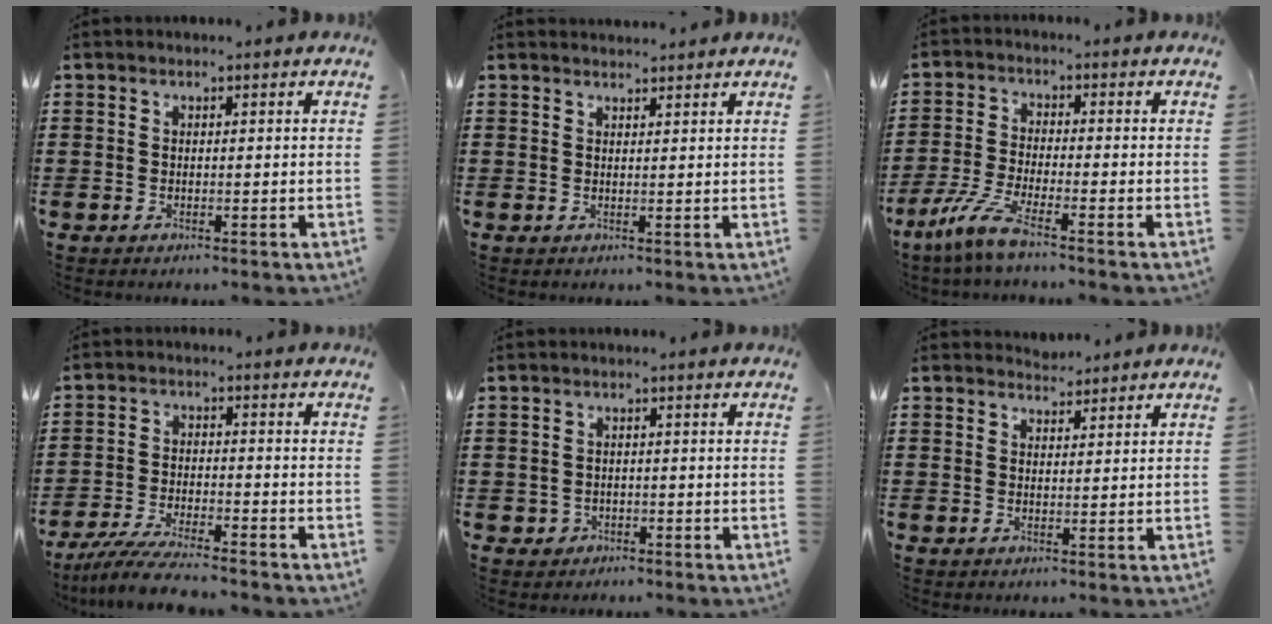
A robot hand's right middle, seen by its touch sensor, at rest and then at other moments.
{"total": 1.4, "force": [1.4, -0.1, -0.1], "torque": [-0.002, -0.001, 0.028]}
{"total": 6.3, "force": [-4.4, 0.5, 4.6], "torque": [-0.115, -0.019, -0.089]}
{"total": 6.1, "force": [-5.5, 0.1, 2.6], "torque": [-0.067, -0.017, -0.109]}
{"total": 1.1, "force": [-0.7, 0.9, 0.2], "torque": [-0.009, 0.001, -0.016]}
{"total": 2.0, "force": [2.0, 0.4, -0.3], "torque": [0.000, 0.001, 0.039]}